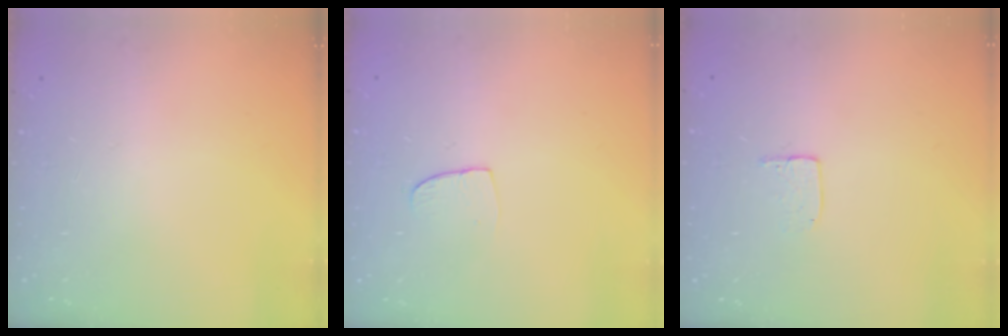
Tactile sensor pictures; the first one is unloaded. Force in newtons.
{"total": 6.0, "press": 6.0, "slide": 0.4}
{"total": 5.2, "press": 5.2, "slide": 0.4}